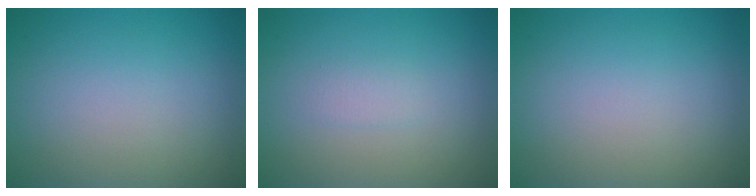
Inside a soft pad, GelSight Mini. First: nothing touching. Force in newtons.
{"total": 0.9, "press": 0.9, "slide": 0.0}
{"total": 0.0}